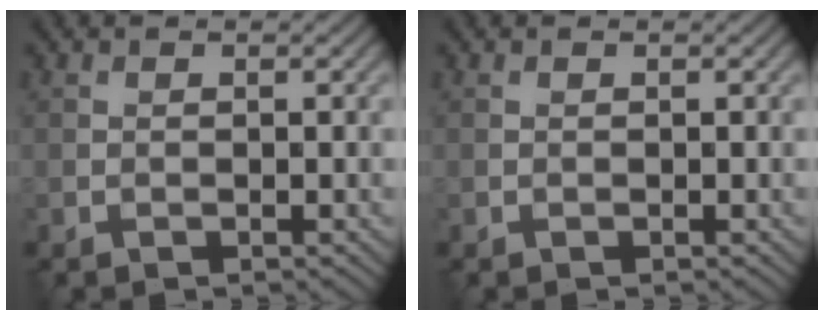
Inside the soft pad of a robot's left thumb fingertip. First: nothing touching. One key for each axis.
{"total": 0.0}